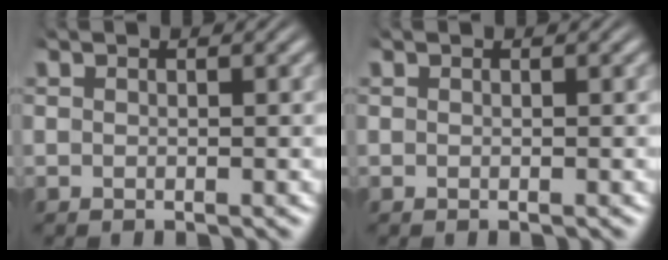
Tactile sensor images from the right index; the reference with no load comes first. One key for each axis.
{"total": 0.0}